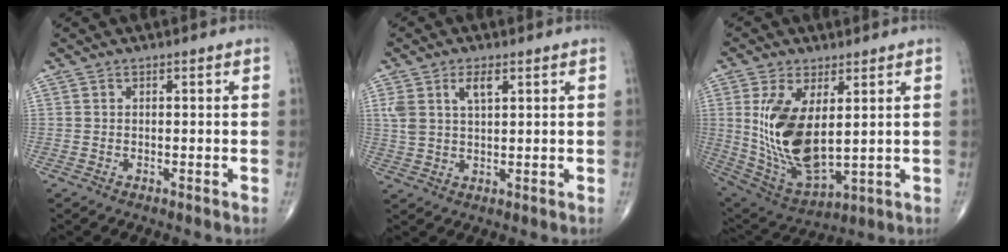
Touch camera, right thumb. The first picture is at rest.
{"total": 5.4, "force": [2.5, 2.4, 4.1], "torque": [-0.082, -0.003, 0.053]}
{"total": 16.0, "force": [2.6, 7.8, 13.7], "torque": [-0.262, -0.020, 0.073]}